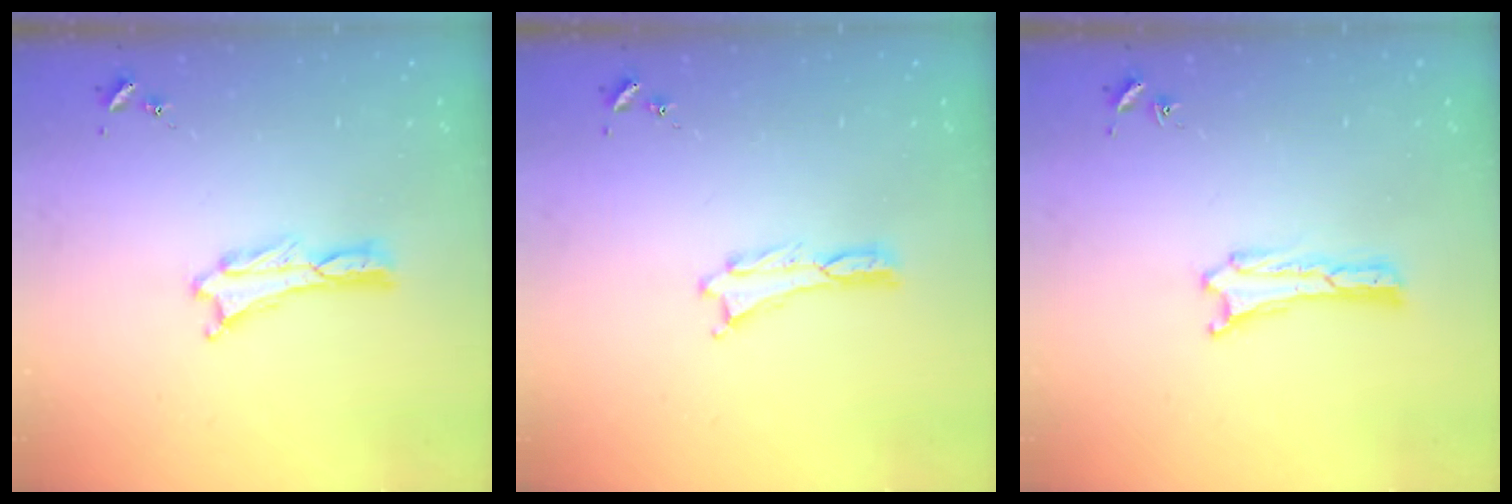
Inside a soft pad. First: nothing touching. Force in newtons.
{"total": 0.0}
{"total": 0.0}